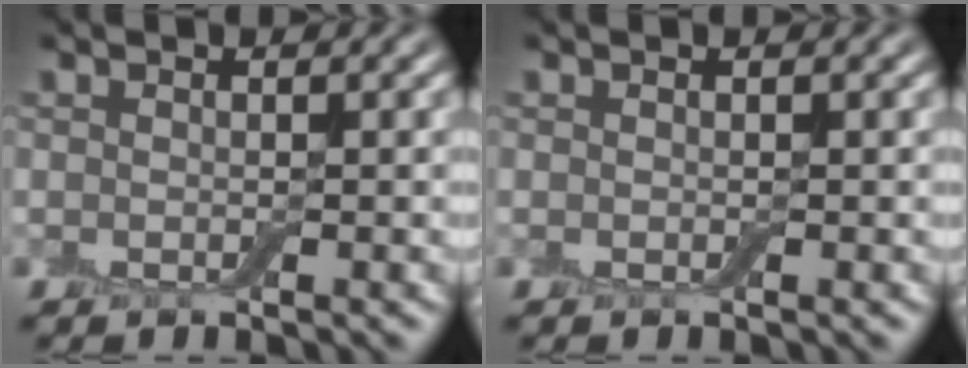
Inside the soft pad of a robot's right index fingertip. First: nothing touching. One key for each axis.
{"total": 0.0}